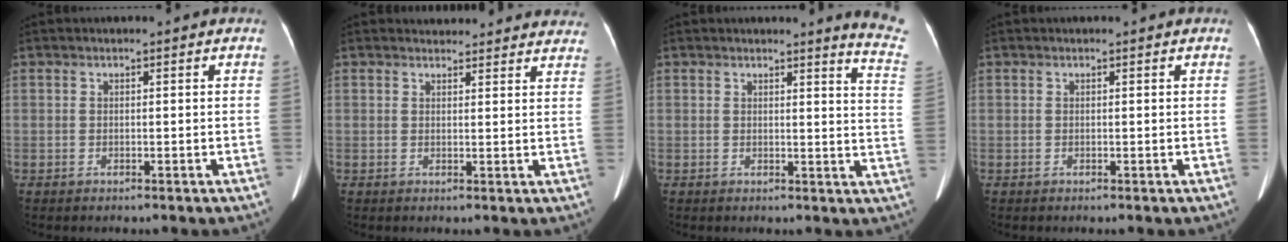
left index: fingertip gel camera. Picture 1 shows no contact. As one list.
[{"total": 13.7, "force": [13.0, 3.5, 2.3], "torque": [-0.003, 0.005, 0.132]}, {"total": 8.3, "force": [8.0, -1.4, 1.7], "torque": [-0.018, -0.095, 0.062]}, {"total": 0.6, "force": [0.6, 0.1, 0.2], "torque": [-0.004, 0.006, 0.006]}]